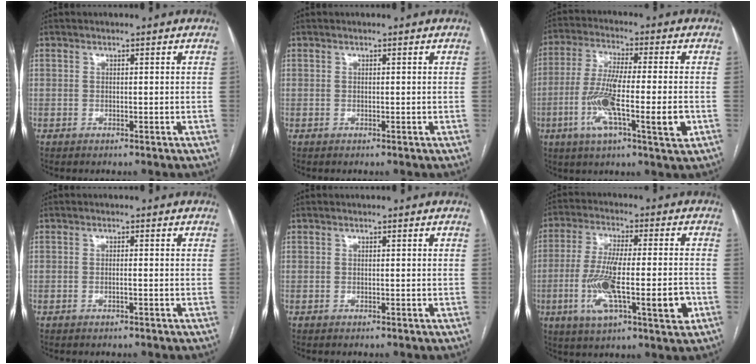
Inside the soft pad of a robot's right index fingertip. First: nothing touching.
{"total": 0.0}
{"total": 13.8, "force": [-3.8, 1.6, 13.2], "torque": [-0.241, -0.012, -0.068]}
{"total": 0.8, "force": [-0.2, 0.0, 0.7], "torque": [-0.015, 0.001, -0.003]}
{"total": 0.0}
{"total": 14.9, "force": [-4.1, 2.9, 14.0], "torque": [-0.256, -0.007, -0.065]}